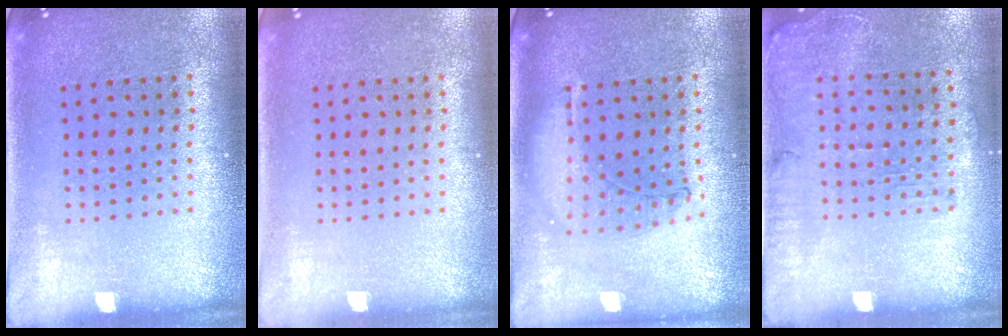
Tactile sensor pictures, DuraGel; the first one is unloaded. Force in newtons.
{"total": 0.0}
{"total": 1.0, "press": 0.9, "slide": 0.3}
{"total": 1.3, "press": 1.2, "slide": 0.5}